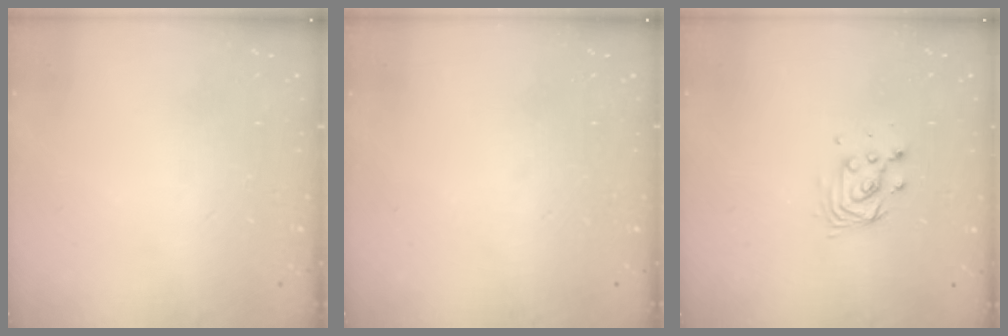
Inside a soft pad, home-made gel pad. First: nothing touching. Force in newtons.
{"total": 0.0}
{"total": 4.2, "press": 4.2, "slide": 0.3}